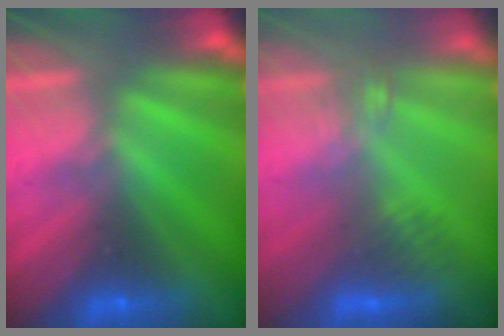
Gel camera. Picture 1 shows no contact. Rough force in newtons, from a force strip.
{"total": 2.6}